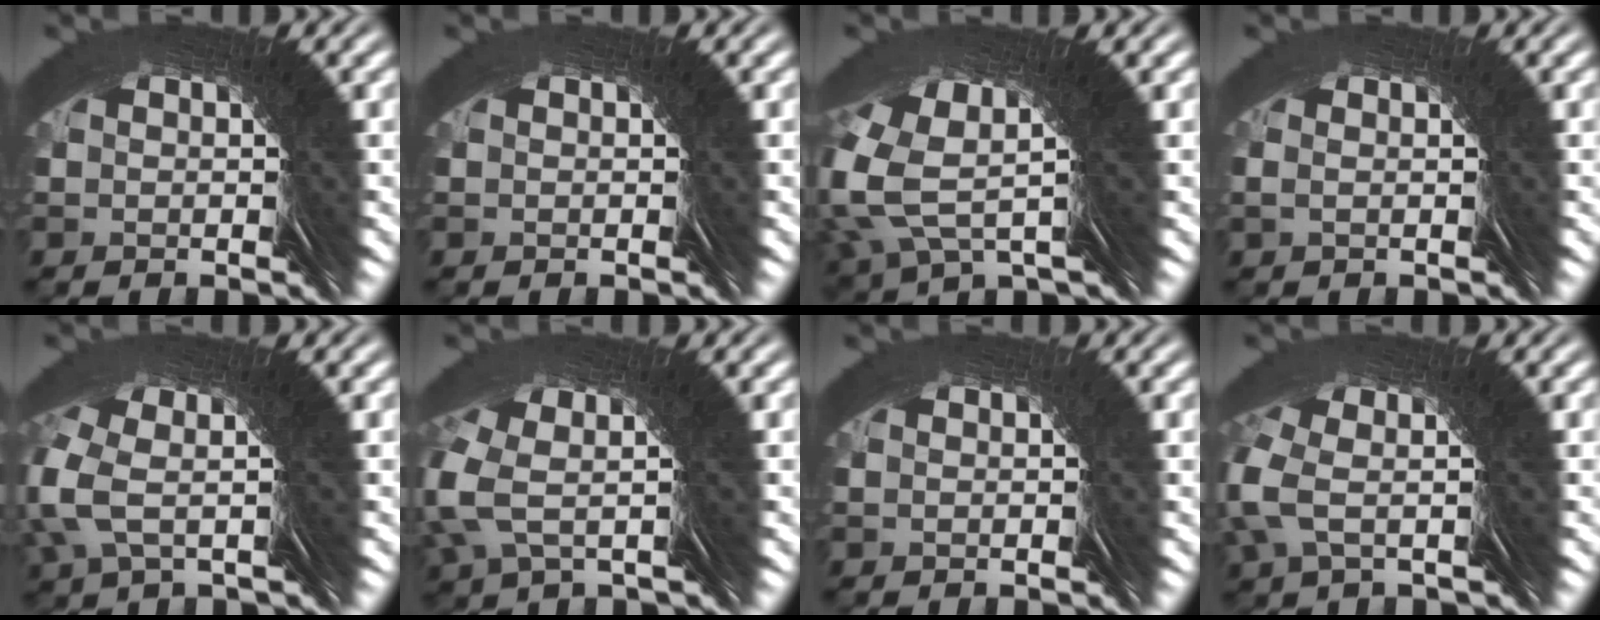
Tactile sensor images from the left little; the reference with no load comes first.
{"total": 0.0}
{"total": 6.0, "force": [3.5, 1.9, 4.5], "torque": [-0.078, 0.036, 0.037]}
{"total": 2.3, "force": [0.7, -2.1, -0.6], "torque": [0.029, 0.026, 0.002]}
{"total": 3.8, "force": [3.2, -1.8, 0.7], "torque": [-0.010, 0.049, 0.033]}
{"total": 4.6, "force": [4.1, -1.6, 1.4], "torque": [-0.020, 0.055, 0.044]}
{"total": 1.6, "force": [0.5, -1.3, -0.8], "torque": [0.020, 0.013, 0.006]}
{"total": 3.8, "force": [2.9, -2.4, 0.1], "torque": [0.012, 0.052, 0.026]}